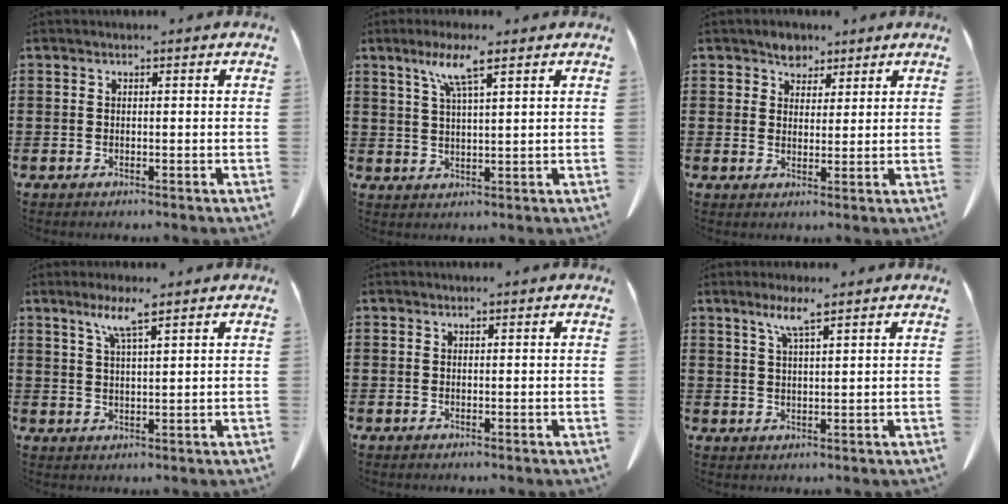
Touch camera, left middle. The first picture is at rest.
{"total": 6.2, "force": [3.8, 0.7, 4.8], "torque": [-0.105, 0.006, 0.064]}
{"total": 3.6, "force": [2.8, 2.3, 0.4], "torque": [-0.022, 0.009, 0.052]}
{"total": 4.9, "force": [3.3, 0.4, 3.6], "torque": [-0.080, 0.003, 0.056]}
{"total": 0.0}
{"total": 4.1, "force": [2.8, 0.4, 3.0], "torque": [-0.067, 0.004, 0.048]}